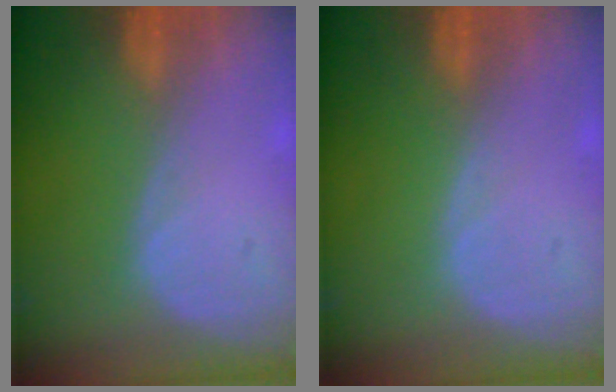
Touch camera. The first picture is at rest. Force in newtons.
{"total": 0.0}